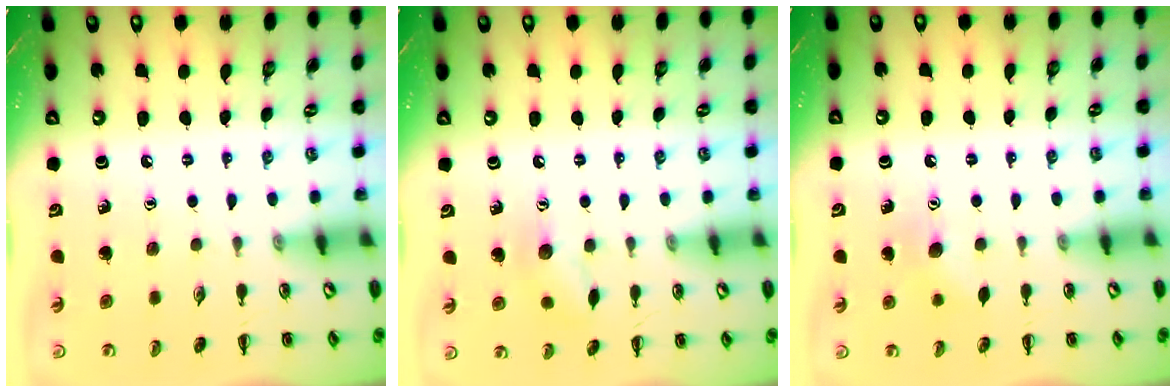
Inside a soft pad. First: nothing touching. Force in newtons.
{"total": 7.3, "press": 7.2, "slide": 1.1}
{"total": 5.9, "press": 5.7, "slide": 1.3}